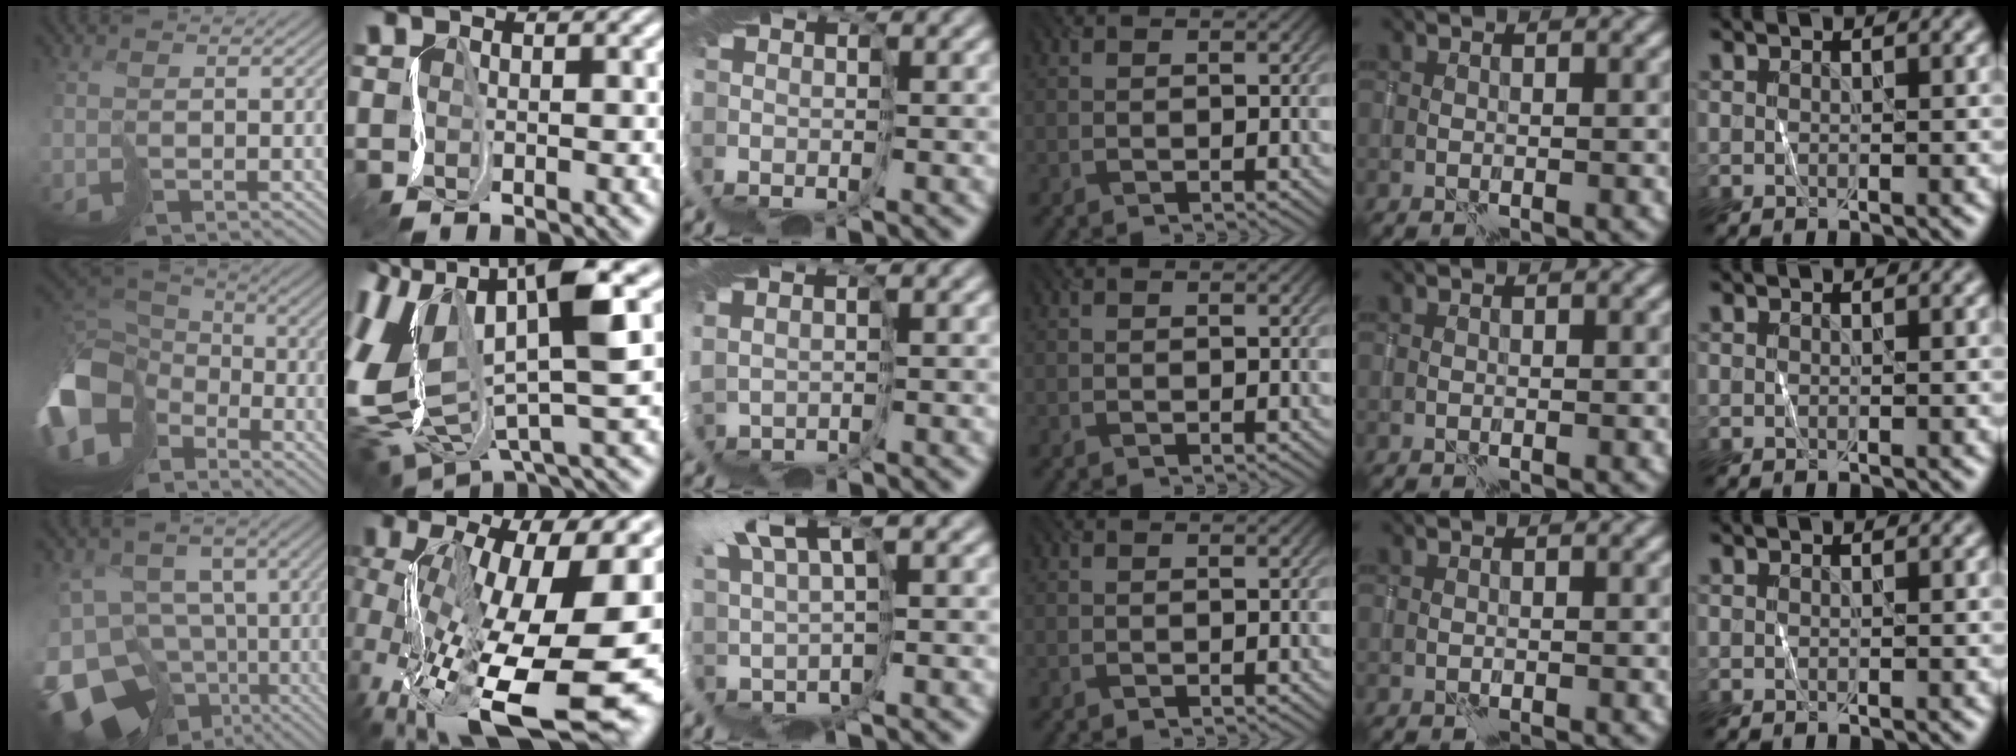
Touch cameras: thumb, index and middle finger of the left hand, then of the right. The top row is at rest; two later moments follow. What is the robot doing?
{"motion": "cut", "object": "tissue"}